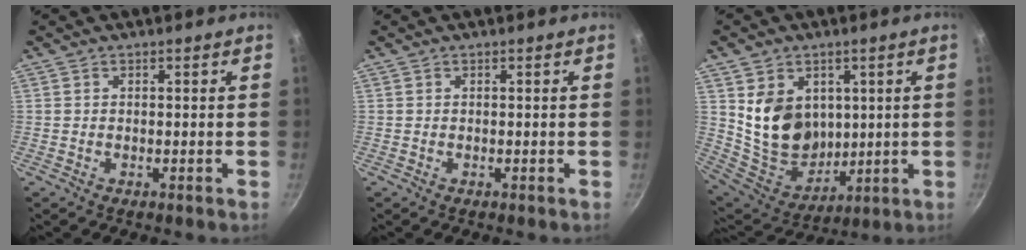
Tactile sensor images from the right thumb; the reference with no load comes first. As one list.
[{"total": 0.0}, {"total": 14.7, "force": [3.6, 11.8, 7.9], "torque": [-0.111, -0.035, 0.087]}]